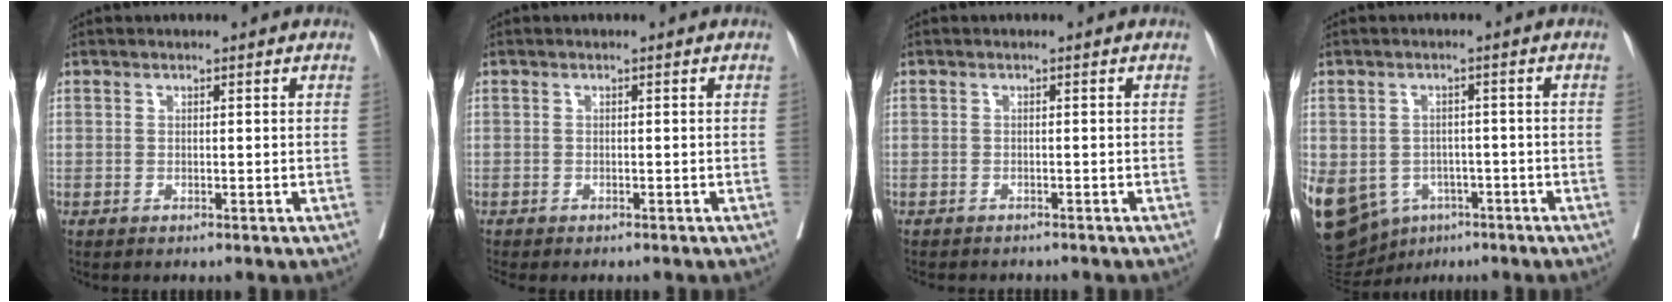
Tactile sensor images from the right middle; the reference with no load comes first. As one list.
[{"total": 2.0, "force": [-1.8, 0.5, 0.7], "torque": [-0.009, -0.004, -0.027]}, {"total": 4.3, "force": [-3.8, 1.3, 1.5], "torque": [-0.018, -0.004, -0.050]}, {"total": 25.2, "force": [-10.4, 20.0, 11.2], "torque": [-0.369, -0.014, -0.141]}]